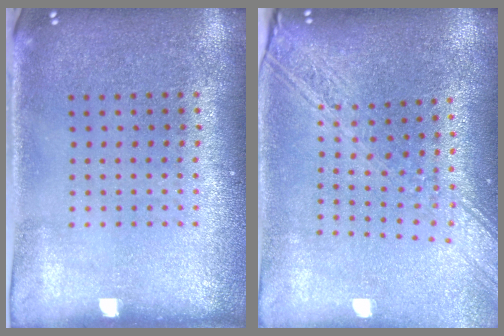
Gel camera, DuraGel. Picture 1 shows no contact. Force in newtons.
{"total": 2.5, "press": 2.0, "slide": 1.4}